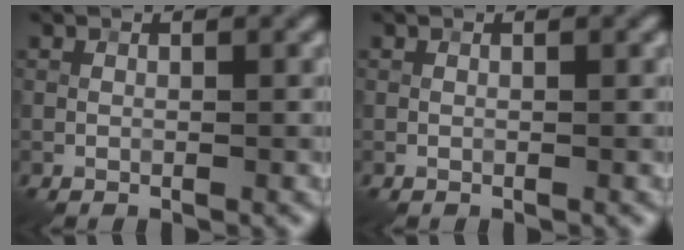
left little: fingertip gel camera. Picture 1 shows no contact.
{"total": 0.0}